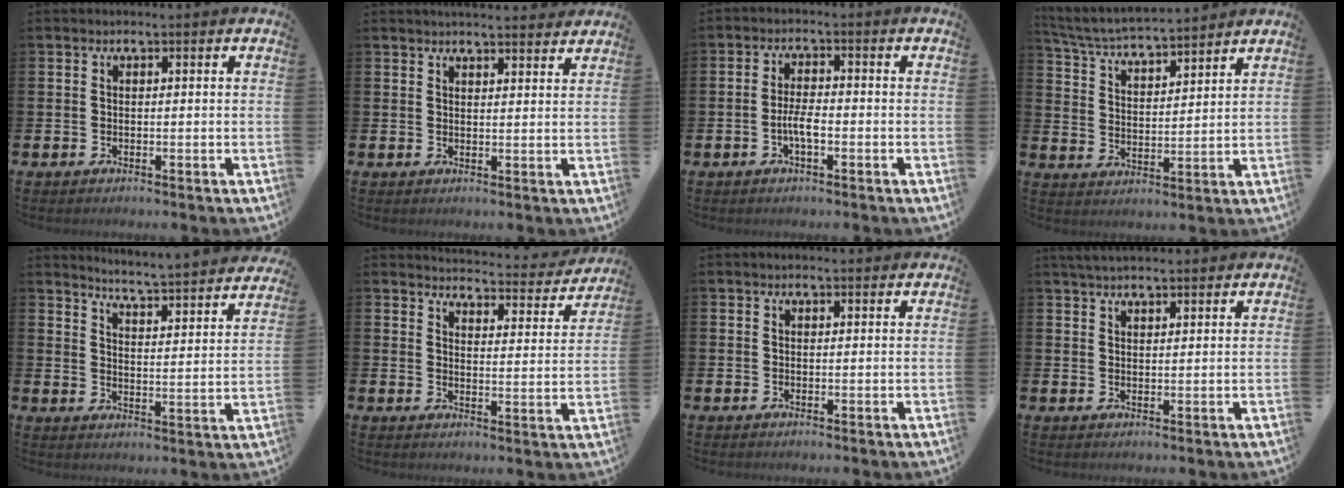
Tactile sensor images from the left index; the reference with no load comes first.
{"total": 3.1, "force": [3.1, 0.1, 0.2], "torque": [-0.009, -0.015, 0.056]}
{"total": 3.2, "force": [-1.0, 1.0, 2.8], "torque": [-0.055, 0.002, -0.022]}
{"total": 5.0, "force": [4.9, 0.2, 0.9], "torque": [-0.041, -0.038, 0.083]}
{"total": 5.1, "force": [5.0, -0.6, 0.8], "torque": [-0.030, -0.055, 0.081]}
{"total": 3.8, "force": [3.8, 0.6, 0.5], "torque": [-0.017, -0.036, 0.058]}
{"total": 0.9, "force": [0.9, 0.2, 0.2], "torque": [0.007, -0.002, 0.013]}
{"total": 3.4, "force": [3.3, 0.6, 0.9], "torque": [-0.020, -0.007, 0.060]}